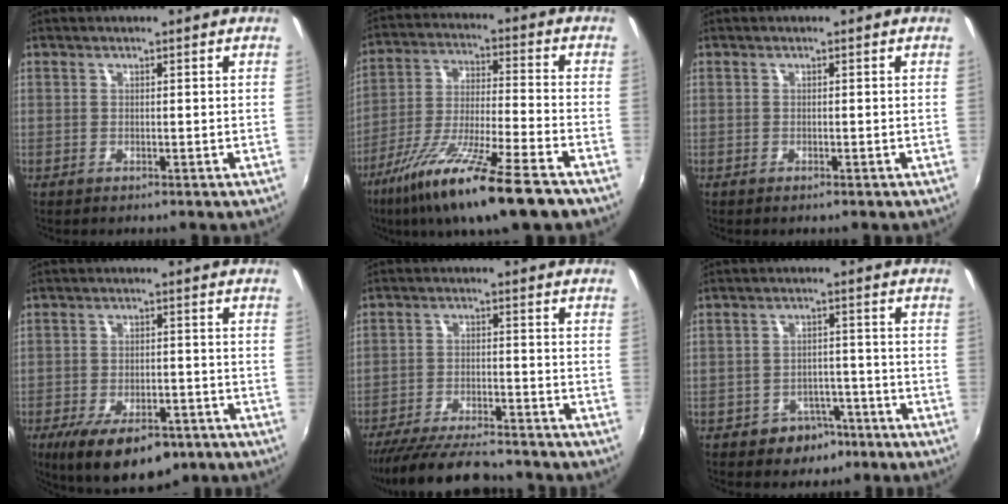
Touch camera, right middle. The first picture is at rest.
{"total": 18.5, "force": [-12.1, 1.7, 13.9], "torque": [-0.271, -0.049, -0.214]}
{"total": 0.0}
{"total": 13.8, "force": [-8.8, 5.9, 8.9], "torque": [-0.175, -0.033, -0.129]}
{"total": 15.0, "force": [-13.4, 2.5, 6.4], "torque": [-0.141, -0.020, -0.216]}
{"total": 5.5, "force": [-3.6, 3.9, 1.4], "torque": [-0.035, 0.017, -0.040]}